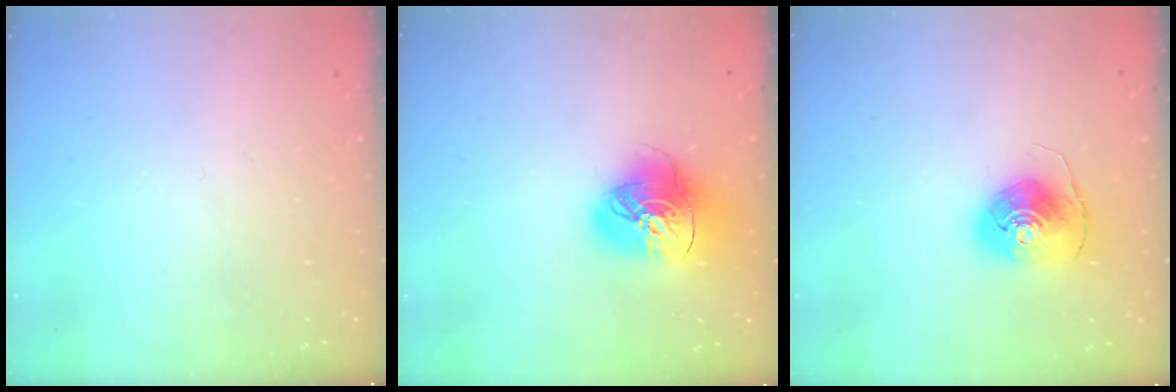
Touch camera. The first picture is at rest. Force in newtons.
{"total": 16.2, "press": 16.1, "slide": 1.7}
{"total": 8.3, "press": 8.3, "slide": 0.5}